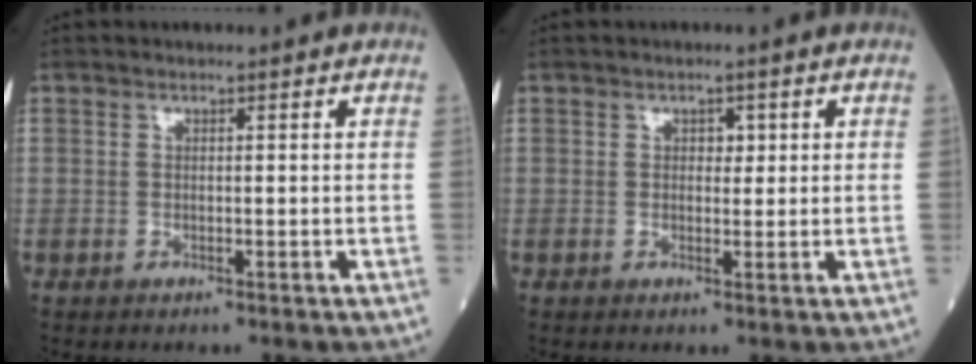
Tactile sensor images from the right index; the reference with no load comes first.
{"total": 1.6, "force": [0.5, 1.1, 1.0], "torque": [-0.008, 0.000, 0.005]}